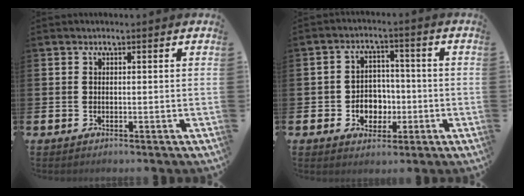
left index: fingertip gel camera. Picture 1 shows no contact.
{"total": 4.4, "force": [-1.1, 3.9, 1.6], "torque": [-0.024, -0.003, -0.030]}